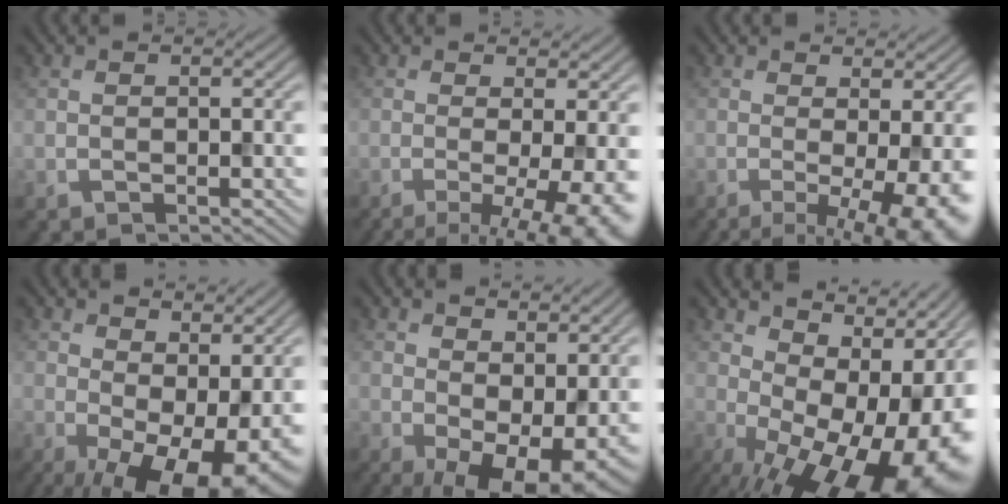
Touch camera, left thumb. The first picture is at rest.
{"total": 10.0, "force": [-2.3, 2.7, 9.3], "torque": [-0.115, -0.004, -0.023]}
{"total": 10.0, "force": [-2.2, 2.6, 9.4], "torque": [-0.119, -0.004, -0.021]}
{"total": 14.5, "force": [-0.8, 7.4, 12.4], "torque": [-0.178, -0.026, 0.024]}
{"total": 10.6, "force": [0.1, 5.8, 8.9], "torque": [-0.134, -0.022, 0.023]}
{"total": 17.5, "force": [-0.1, 8.9, 15.1], "torque": [-0.159, 0.003, 0.022]}